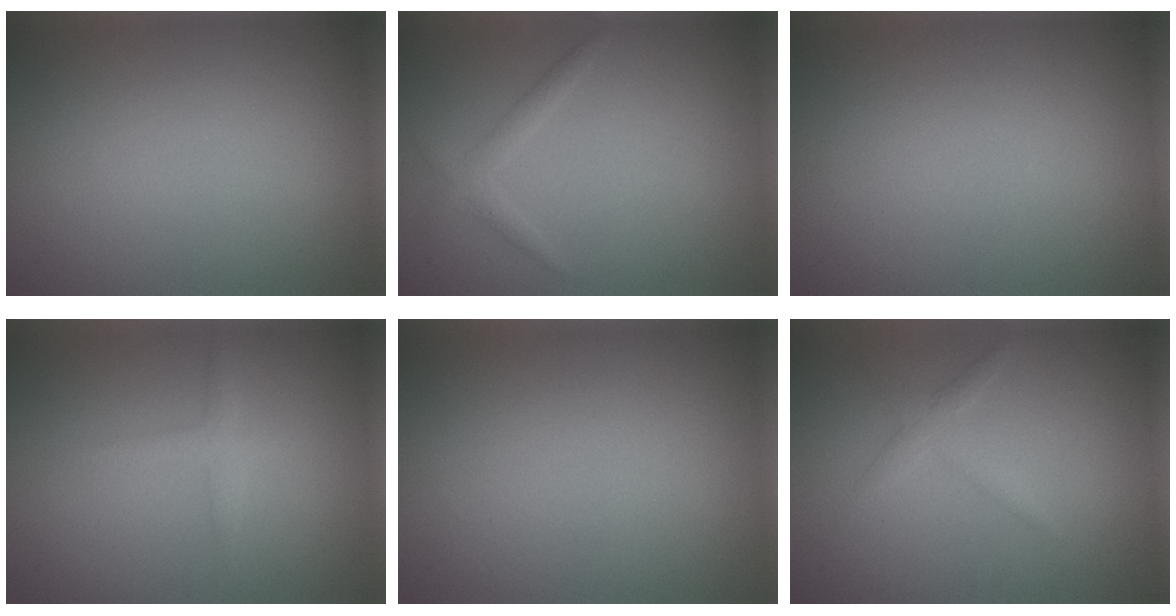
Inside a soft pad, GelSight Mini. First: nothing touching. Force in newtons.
{"total": 1.4, "press": 1.4, "slide": 0.1}
{"total": 0.0}
{"total": 1.3, "press": 1.3, "slide": 0.1}
{"total": 0.0}
{"total": 1.7, "press": 1.7, "slide": 0.1}